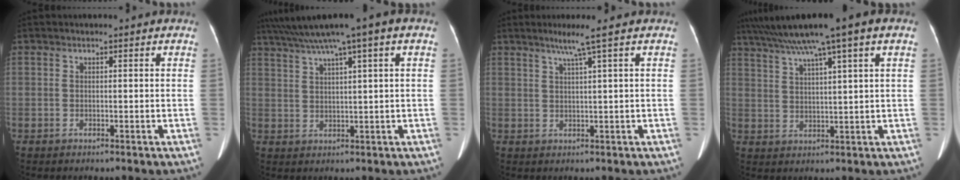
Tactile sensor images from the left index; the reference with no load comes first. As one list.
[{"total": 9.4, "force": [6.1, -0.2, 7.2], "torque": [-0.123, 0.044, 0.097]}, {"total": 3.4, "force": [1.9, -1.1, 2.6], "torque": [-0.055, -0.003, 0.041]}, {"total": 11.3, "force": [7.7, -0.5, 8.3], "torque": [-0.139, 0.041, 0.117]}]